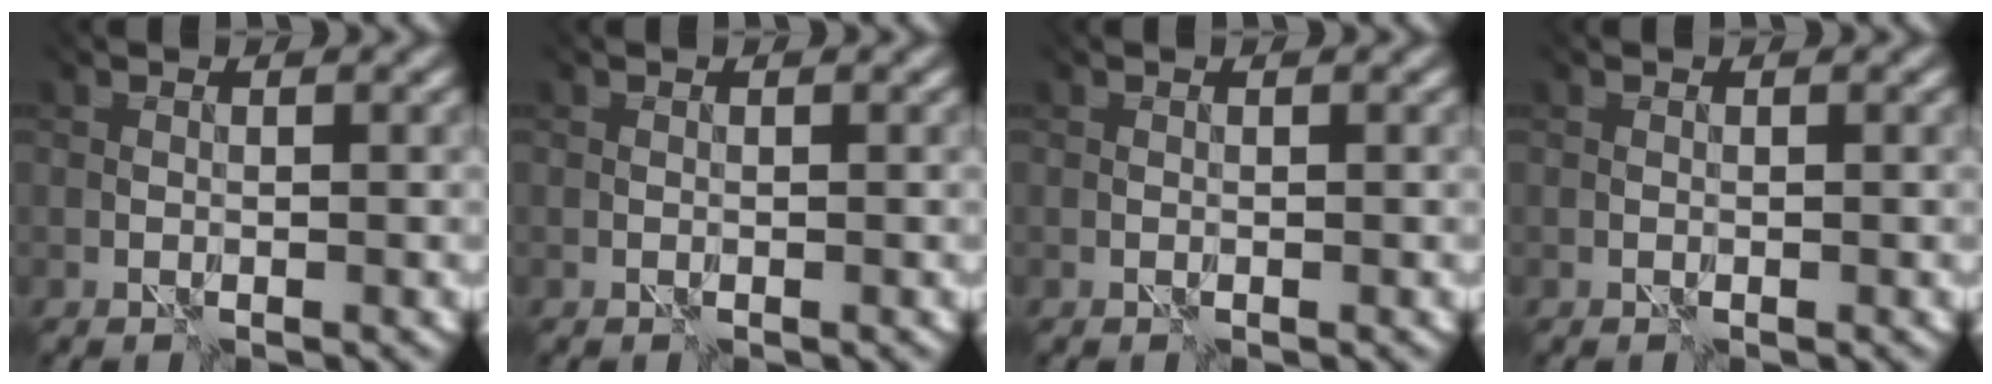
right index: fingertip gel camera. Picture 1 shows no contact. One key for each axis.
{"total": 0.0}
{"total": 0.0}
{"total": 0.0}